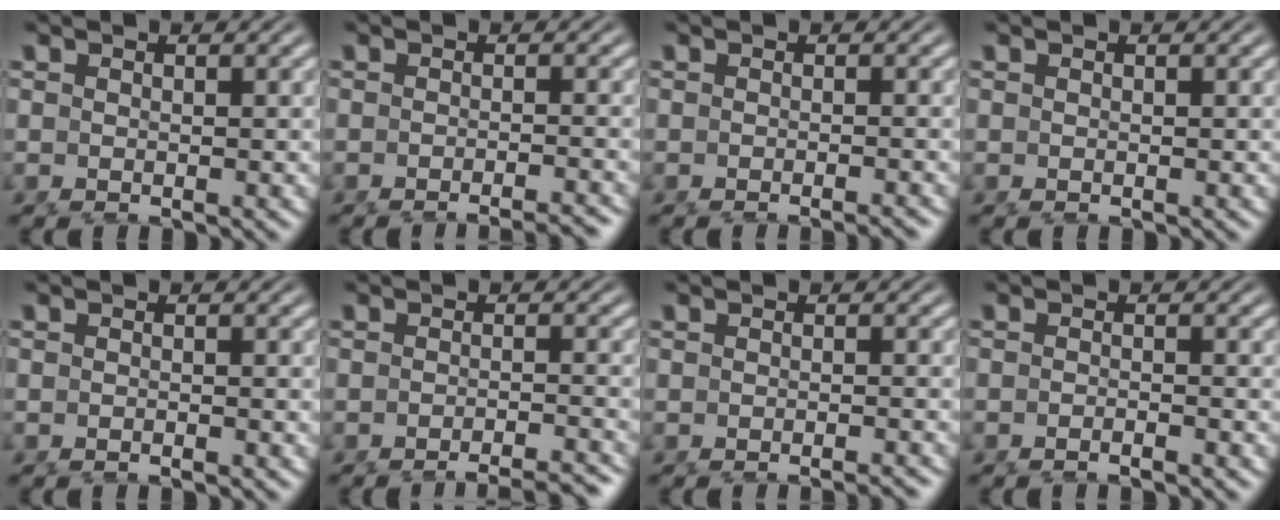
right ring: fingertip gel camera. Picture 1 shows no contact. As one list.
[{"total": 4.6, "force": [-4.4, 0.3, 1.4], "torque": [-0.008, -0.005, -0.067]}, {"total": 1.8, "force": [-1.7, -0.2, 0.7], "torque": [-0.006, 0.000, -0.026]}, {"total": 0.0}, {"total": 0.9, "force": [-0.8, -0.4, 0.2], "torque": [-0.003, 0.000, -0.014]}, {"total": 7.2, "force": [-6.8, 0.9, 2.2], "torque": [-0.013, -0.011, -0.102]}, {"total": 2.3, "force": [-2.2, -0.2, 0.7], "torque": [-0.007, -0.001, -0.033]}, {"total": 1.7, "force": [-1.6, -0.3, 0.5], "torque": [-0.008, 0.001, -0.030]}]